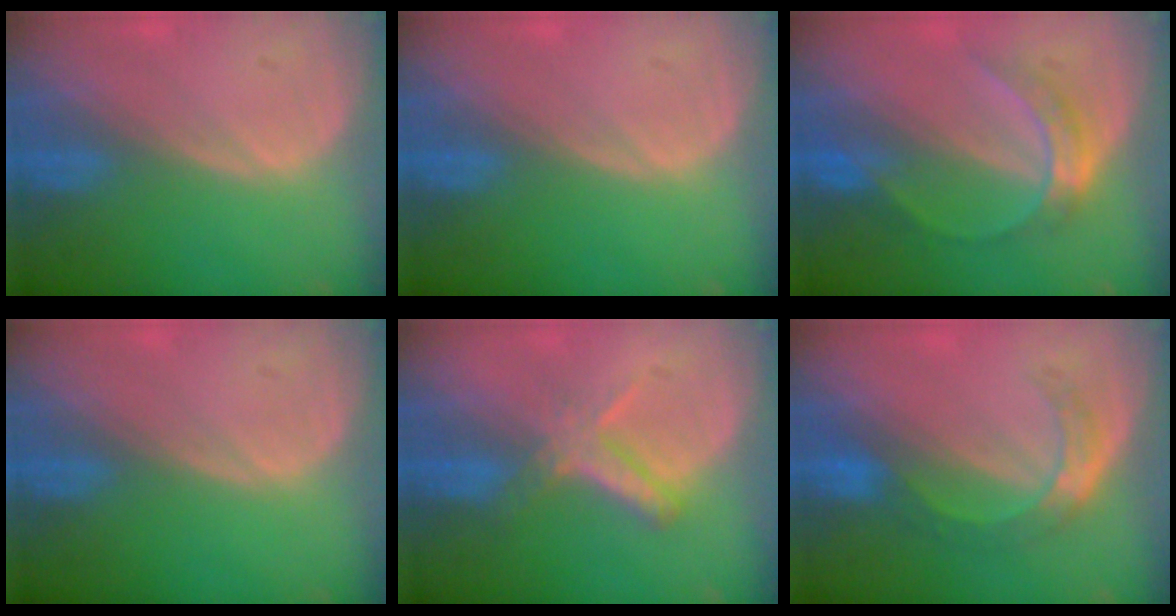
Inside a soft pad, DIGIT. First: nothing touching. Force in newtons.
{"total": 0.0}
{"total": 5.0, "press": 4.9, "slide": 1.2}
{"total": 0.0}
{"total": 5.4, "press": 4.9, "slide": 2.2}
{"total": 5.5, "press": 4.9, "slide": 2.3}